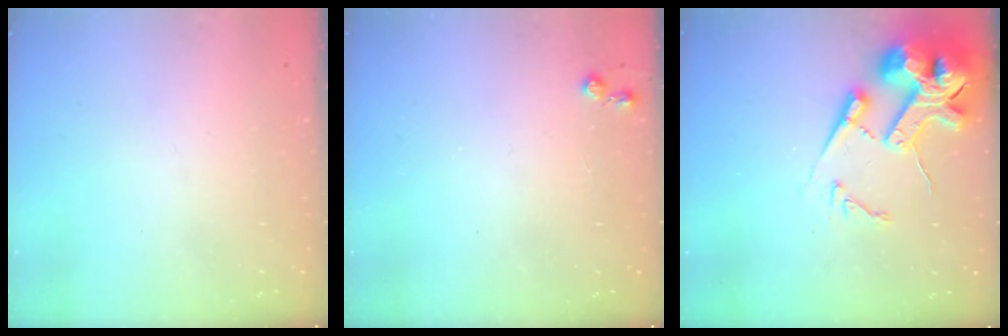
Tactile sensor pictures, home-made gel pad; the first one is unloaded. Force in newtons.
{"total": 4.0, "press": 4.0, "slide": 0.7}
{"total": 18.5, "press": 18.3, "slide": 2.7}